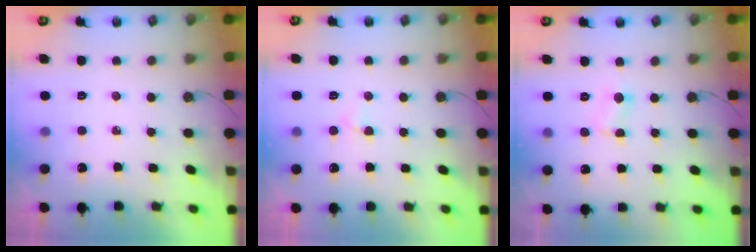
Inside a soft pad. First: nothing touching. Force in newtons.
{"total": 2.4, "press": 2.4, "slide": 0.4}
{"total": 2.5, "press": 2.4, "slide": 0.8}